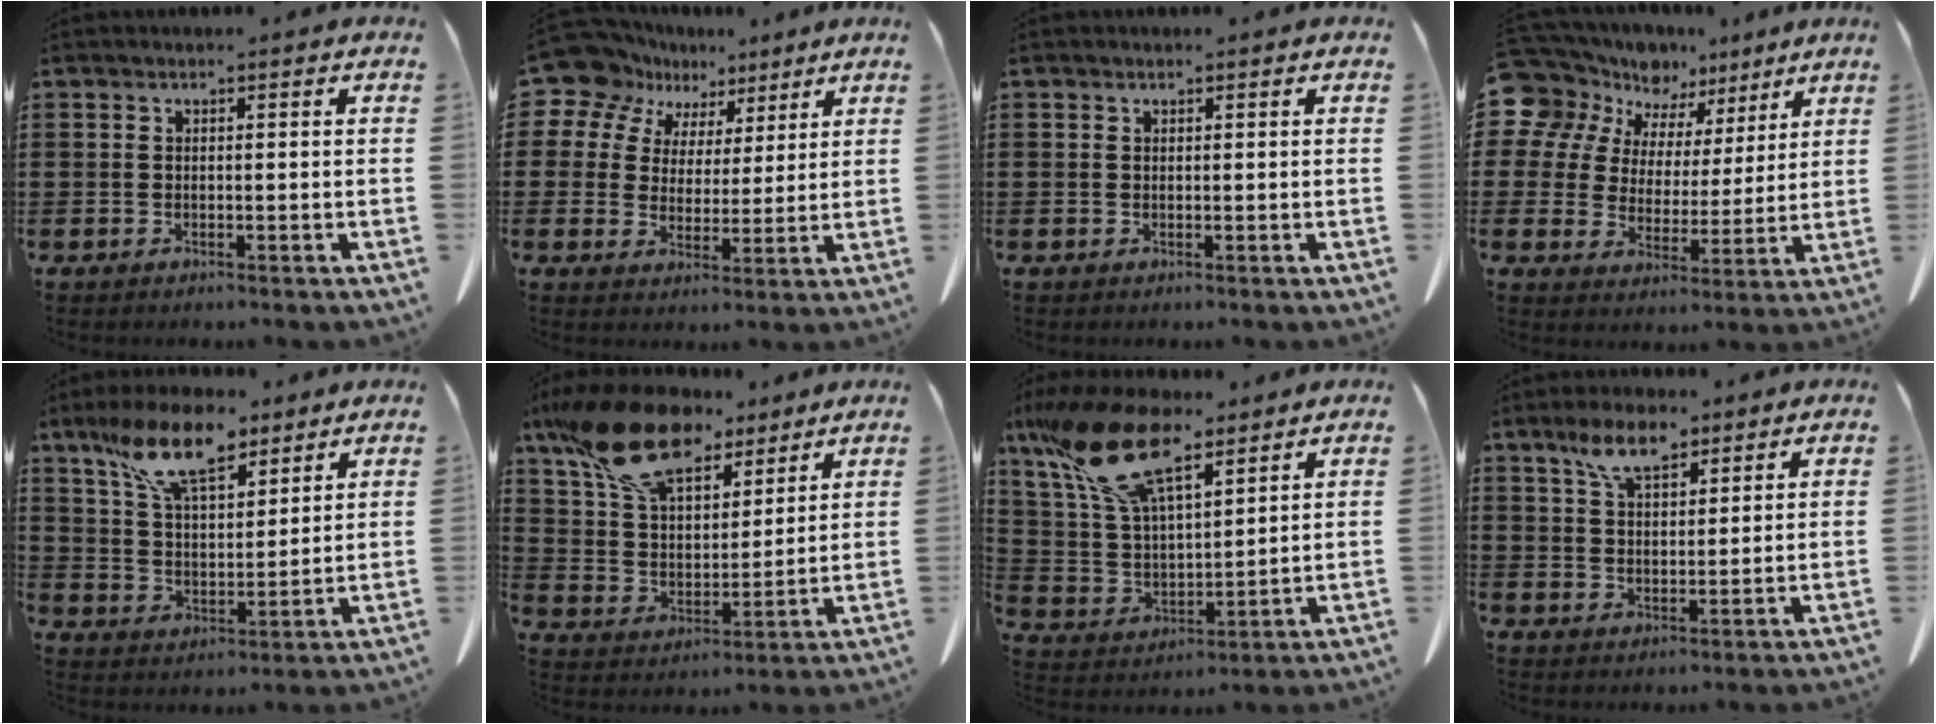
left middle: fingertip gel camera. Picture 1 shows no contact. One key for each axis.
{"total": 10.1, "fx": 7.3, "fy": 6.7, "fz": 2.1, "tx": -0.104, "ty": -0.027, "tz": 0.139}
{"total": 0.6, "fx": 0.4, "fy": 0.4, "fz": 0.1, "tx": -0.003, "ty": 0.000, "tz": 0.010}
{"total": 8.7, "fx": 6.5, "fy": 5.7, "fz": 0.6, "tx": -0.073, "ty": -0.036, "tz": 0.124}
{"total": 11.7, "fx": 8.2, "fy": 4.2, "fz": 7.1, "tx": -0.151, "ty": -0.014, "tz": 0.153}
{"total": 16.1, "fx": 11.6, "fy": 6.7, "fz": 8.8, "tx": -0.203, "ty": -0.035, "tz": 0.215}
{"total": 17.2, "fx": 10.9, "fy": 6.9, "fz": 11.5, "tx": -0.264, "ty": -0.029, "tz": 0.192}
{"total": 7.0, "fx": 4.9, "fy": 2.9, "fz": 4.1, "tx": -0.094, "ty": 0.001, "tz": 0.090}